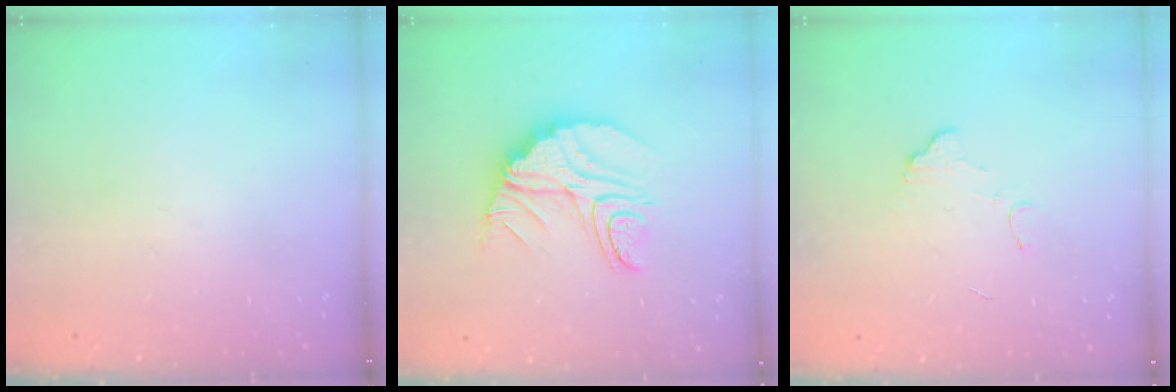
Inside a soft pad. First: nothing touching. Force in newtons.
{"total": 17.2, "press": 17.1, "slide": 1.5}
{"total": 4.8, "press": 4.8, "slide": 0.3}